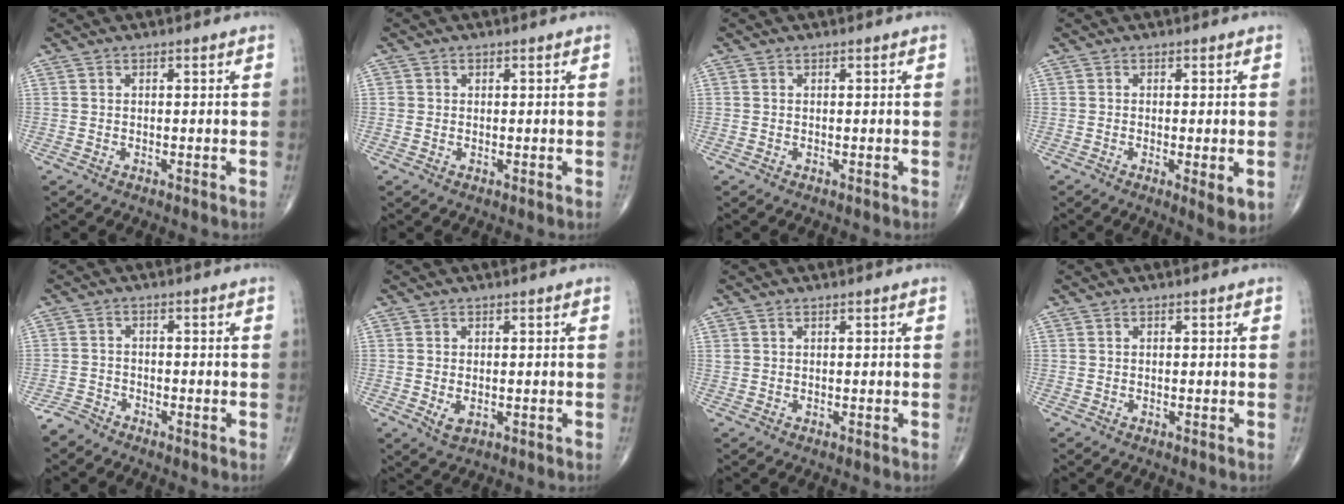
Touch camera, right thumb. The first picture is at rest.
{"total": 0.8, "force": [0.2, 0.8, 0.1], "torque": [0.005, 0.002, 0.002]}
{"total": 0.0}
{"total": 4.2, "force": [-1.0, 1.1, 3.9], "torque": [-0.064, -0.013, -0.017]}
{"total": 2.6, "force": [-2.4, 0.8, 0.0], "torque": [0.002, -0.003, -0.054]}
{"total": 2.5, "force": [-0.4, 1.6, 1.9], "torque": [-0.032, -0.005, -0.001]}
{"total": 0.6, "force": [0.5, 0.3, 0.4], "torque": [-0.007, 0.007, 0.011]}
{"total": 0.0}